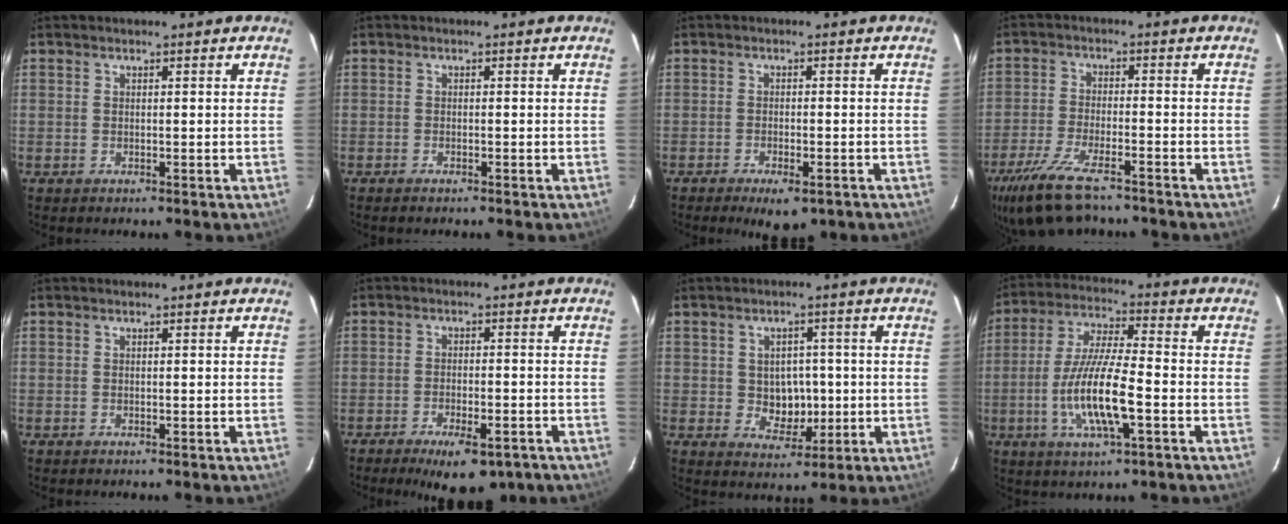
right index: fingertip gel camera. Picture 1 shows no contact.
{"total": 1.0, "force": [-0.9, 0.2, 0.3], "torque": [-0.008, -0.002, -0.017]}
{"total": 5.9, "force": [-4.0, 2.2, 3.8], "torque": [-0.074, -0.015, -0.056]}
{"total": 13.0, "force": [-9.9, 3.9, 7.4], "torque": [-0.173, -0.036, -0.177]}
{"total": 0.0}
{"total": 10.3, "force": [-7.3, 3.7, 6.2], "torque": [-0.117, -0.016, -0.101]}
{"total": 5.7, "force": [-0.2, 5.0, 2.8], "torque": [-0.050, 0.007, 0.010]}
{"total": 13.0, "force": [-3.9, 2.3, 12.1], "torque": [-0.246, -0.007, -0.074]}